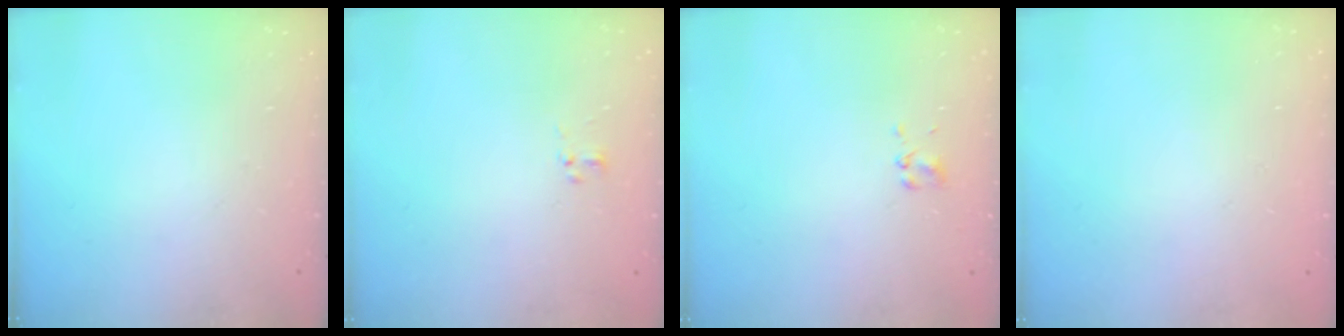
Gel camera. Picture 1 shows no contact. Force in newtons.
{"total": 1.4, "press": 1.3, "slide": 0.7}
{"total": 1.7, "press": 1.5, "slide": 0.8}
{"total": 1.8, "press": 1.8, "slide": 0.2}